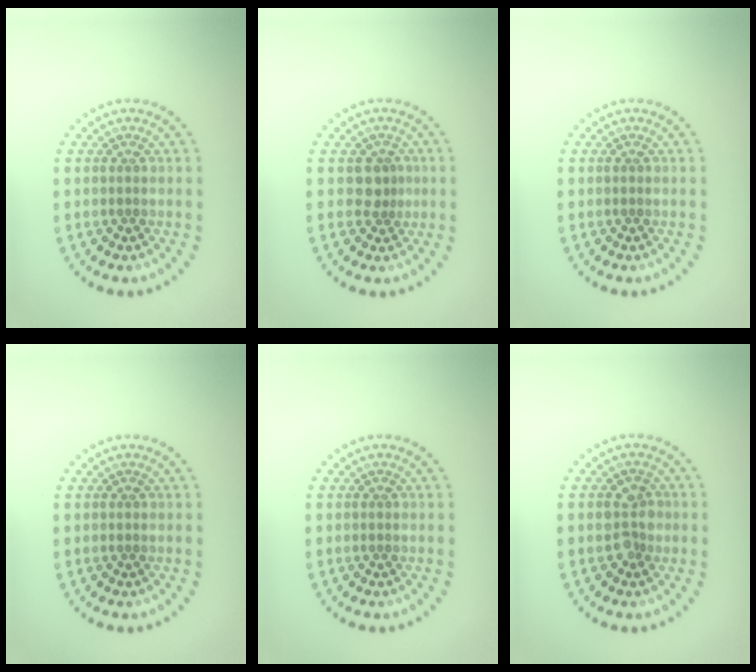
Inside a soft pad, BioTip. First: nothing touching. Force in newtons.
{"total": 2.0, "press": 1.5, "slide": 1.2}
{"total": 0.0}
{"total": 0.0}
{"total": 0.0}
{"total": 2.3, "press": 2.2, "slide": 0.6}